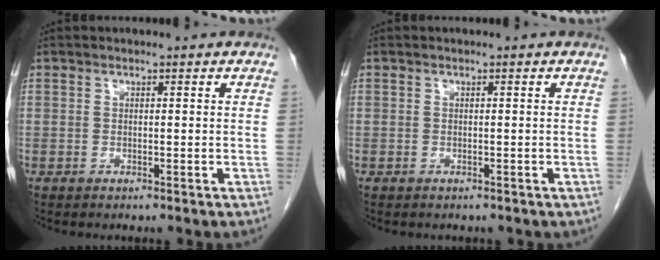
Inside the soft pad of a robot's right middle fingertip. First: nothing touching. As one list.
[{"total": 0.8, "force": [-0.6, 0.3, 0.2], "torque": [-0.013, -0.002, -0.007]}]